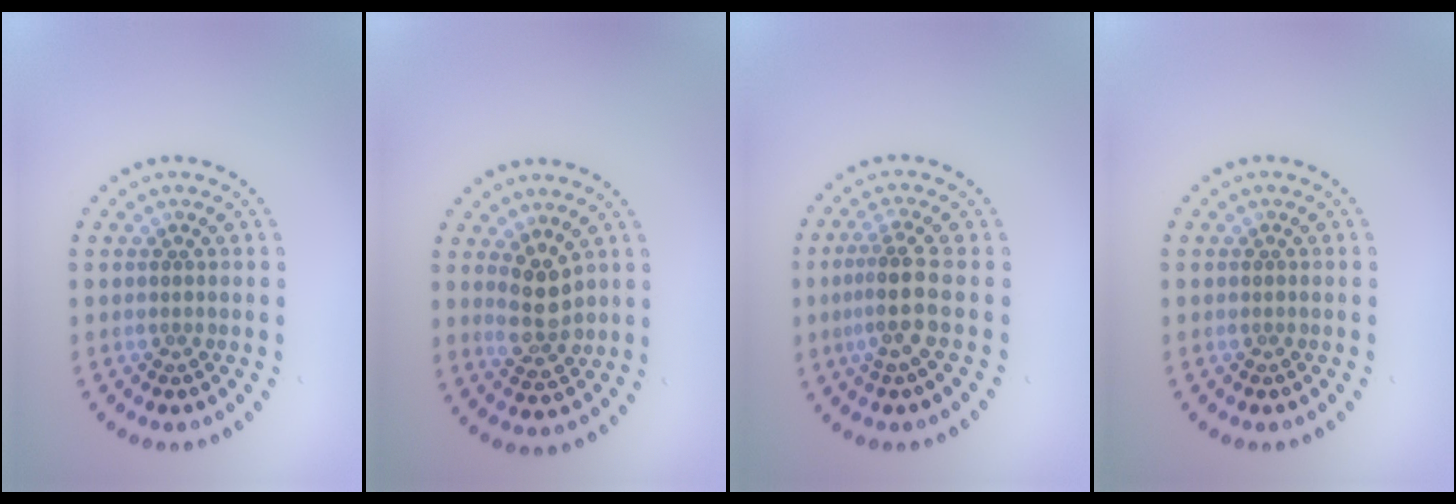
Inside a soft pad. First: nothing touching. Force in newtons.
{"total": 3.0, "press": 2.8, "slide": 0.9}
{"total": 3.0, "press": 2.2, "slide": 2.0}
{"total": 0.0}